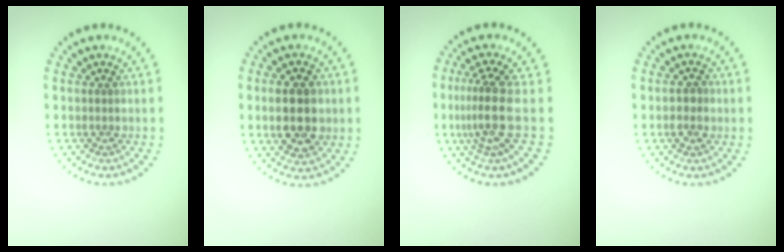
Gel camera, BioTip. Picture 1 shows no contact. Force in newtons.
{"total": 5.5, "press": 5.5, "slide": 0.3}
{"total": 3.7, "press": 2.7, "slide": 2.5}
{"total": 1.8, "press": 1.8, "slide": 0.1}